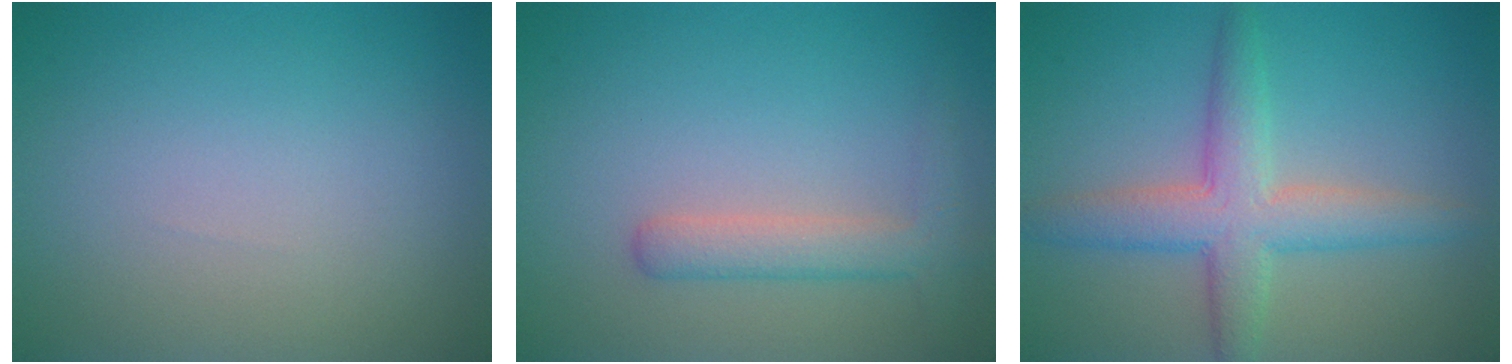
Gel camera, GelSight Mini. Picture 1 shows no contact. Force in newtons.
{"total": 2.8, "press": 2.8, "slide": 0.2}
{"total": 4.9, "press": 4.9, "slide": 0.1}